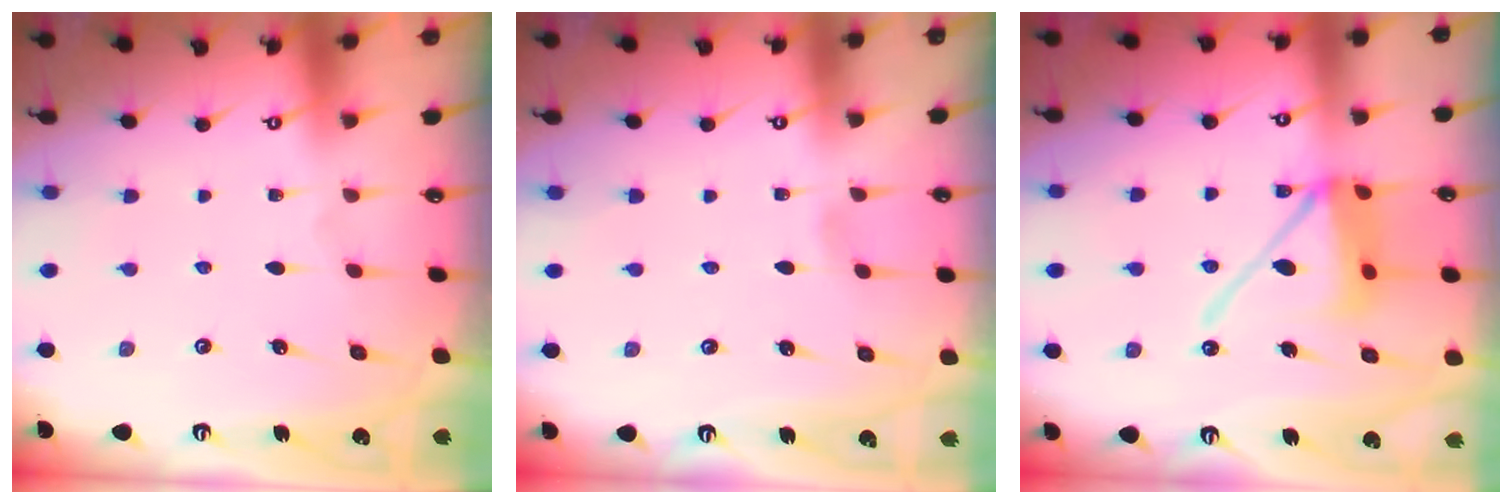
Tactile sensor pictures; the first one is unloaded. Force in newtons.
{"total": 2.1, "press": 2.1, "slide": 0.2}
{"total": 13.4, "press": 13.3, "slide": 1.8}